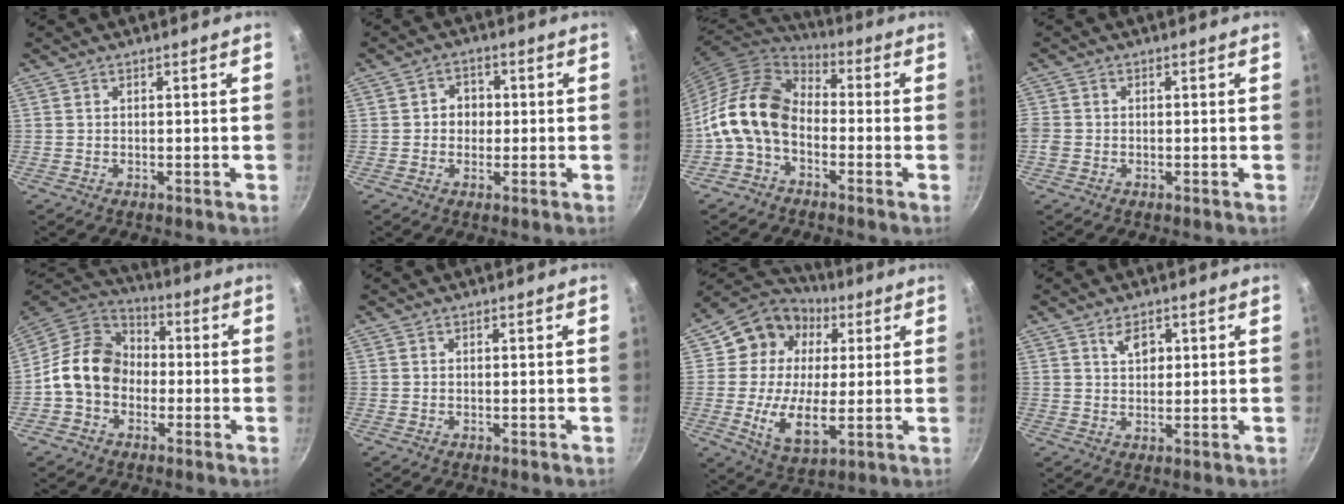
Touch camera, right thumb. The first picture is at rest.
{"total": 4.1, "force": [-0.1, 3.7, 1.8], "torque": [-0.001, 0.006, -0.006]}
{"total": 13.9, "force": [-3.1, 9.7, 9.4], "torque": [-0.154, 0.046, -0.083]}
{"total": 2.6, "force": [-0.7, 2.2, 1.2], "torque": [-0.023, 0.002, -0.016]}
{"total": 13.5, "force": [-1.8, 10.9, 7.8], "torque": [-0.095, 0.039, -0.051]}
{"total": 0.0}
{"total": 17.0, "force": [3.0, 13.0, 10.5], "torque": [-0.154, 0.006, 0.043]}
{"total": 3.8, "force": [1.6, 2.4, 2.5], "torque": [-0.027, -0.007, 0.028]}